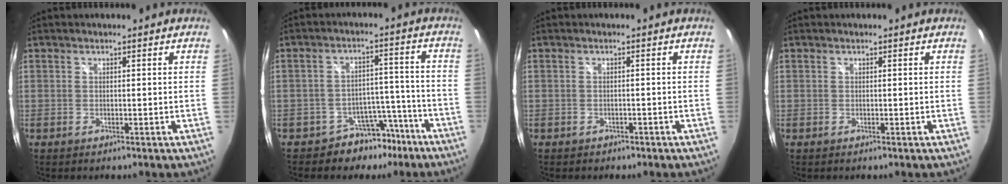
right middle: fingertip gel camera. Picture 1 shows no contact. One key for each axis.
{"total": 8.3, "fx": -6.3, "fy": 5.3, "fz": 1.2, "tx": -0.010, "ty": 0.037, "tz": -0.084}
{"total": 1.4, "fx": -1.0, "fy": 1.0, "fz": 0.2, "tx": -0.008, "ty": 0.000, "tz": -0.013}
{"total": 0.0}